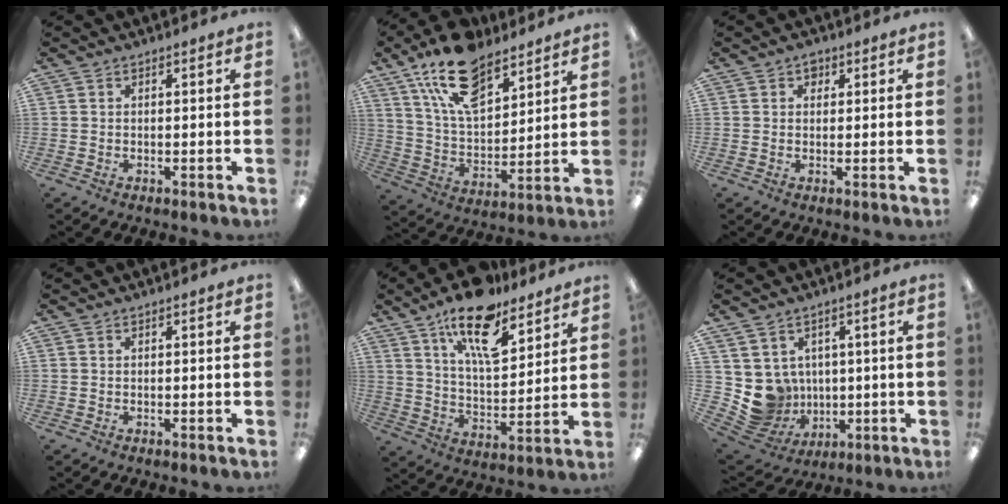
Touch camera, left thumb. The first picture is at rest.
{"total": 17.7, "force": [11.8, 8.6, 9.9], "torque": [-0.180, -0.049, 0.214]}
{"total": 2.4, "force": [1.3, 1.7, 1.0], "torque": [-0.006, -0.001, 0.020]}
{"total": 0.0}
{"total": 16.9, "force": [11.5, 6.7, 10.3], "torque": [-0.169, -0.057, 0.194]}
{"total": 8.6, "force": [1.3, 8.4, 1.3], "torque": [-0.068, -0.023, 0.035]}